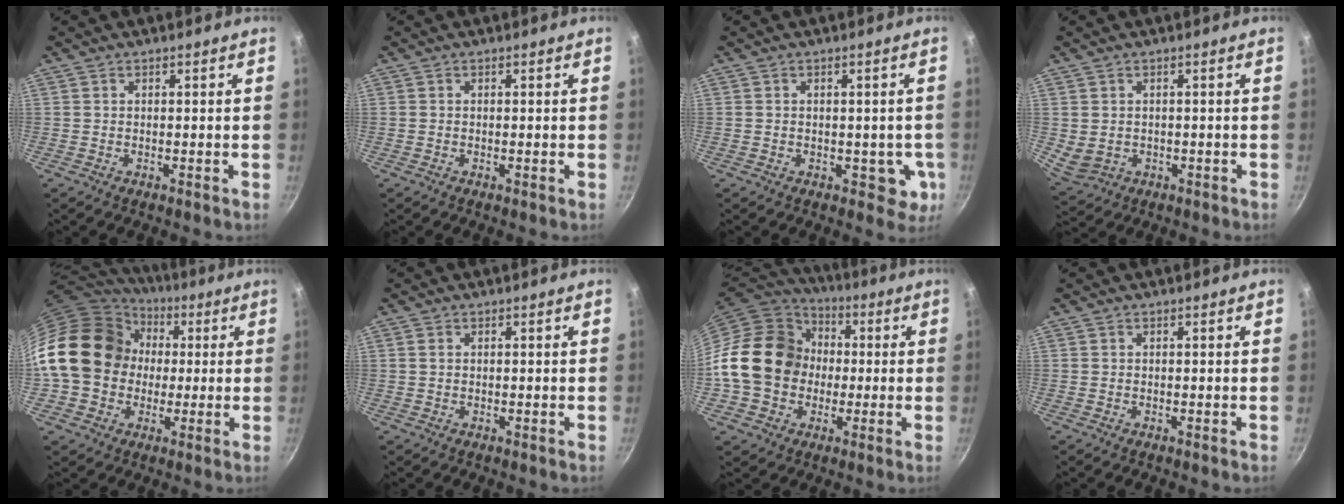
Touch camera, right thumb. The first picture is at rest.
{"total": 0.0}
{"total": 4.5, "force": [-0.7, 3.3, 3.0], "torque": [-0.012, 0.004, -0.005]}
{"total": 4.2, "force": [-0.3, 3.4, 2.4], "torque": [-0.039, 0.000, 0.014]}
{"total": 19.7, "force": [1.1, 16.5, 10.6], "torque": [-0.172, 0.043, 0.015]}
{"total": 0.9, "force": [0.2, 0.7, 0.6], "torque": [-0.009, 0.002, 0.003]}
{"total": 19.1, "force": [-0.2, 16.0, 10.3], "torque": [-0.160, 0.040, -0.006]}
{"total": 0.0}